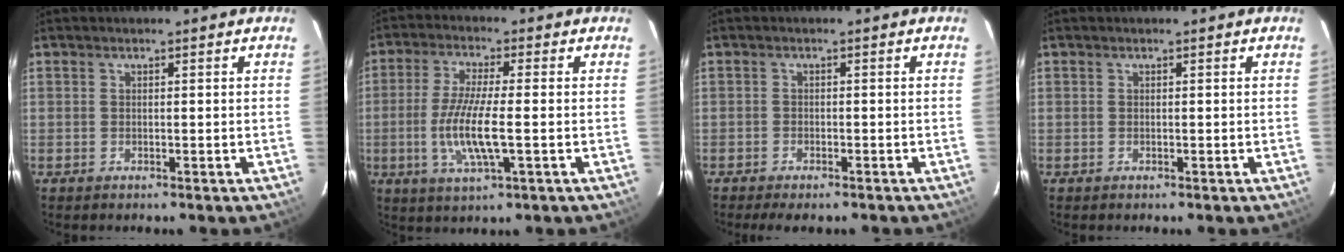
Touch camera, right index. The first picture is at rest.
{"total": 9.9, "force": [-1.9, 1.5, 9.6], "torque": [-0.193, -0.010, -0.039]}
{"total": 4.7, "force": [-4.0, 1.4, 2.2], "torque": [-0.048, -0.014, -0.060]}
{"total": 0.0}